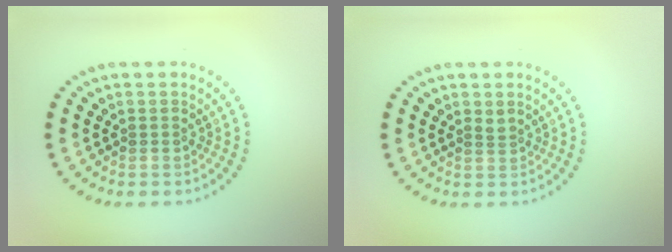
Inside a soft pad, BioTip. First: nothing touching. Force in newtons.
{"total": 0.9, "press": 0.5, "slide": 0.8}